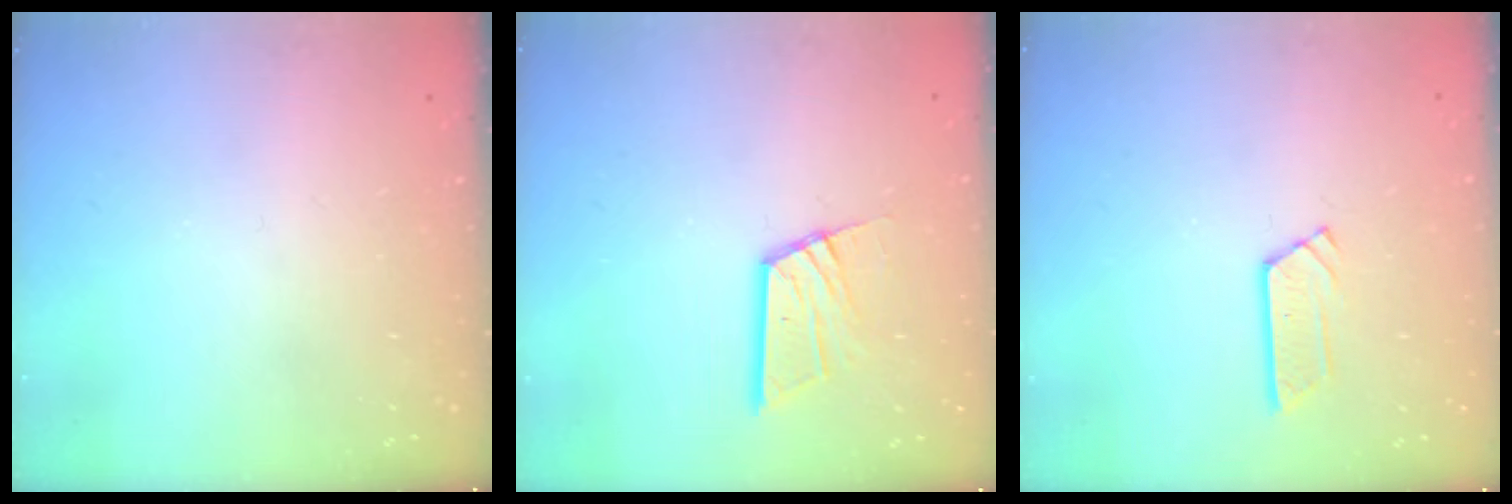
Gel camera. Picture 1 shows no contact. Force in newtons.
{"total": 13.0, "press": 12.9, "slide": 1.4}
{"total": 4.3, "press": 4.2, "slide": 0.3}